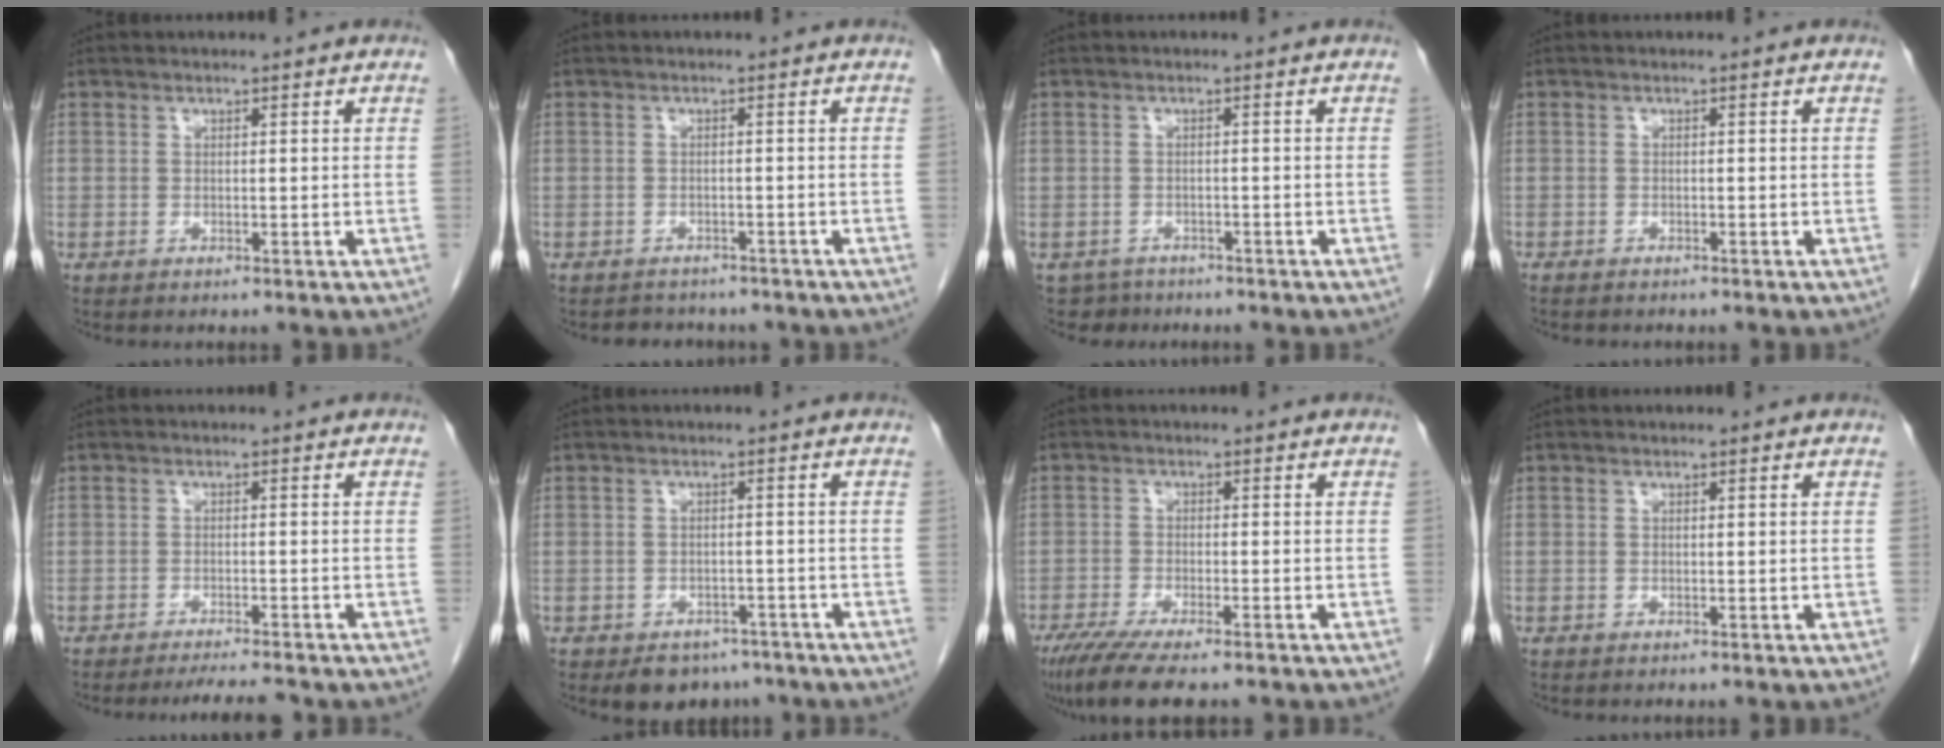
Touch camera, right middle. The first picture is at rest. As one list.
[{"total": 4.7, "force": [-4.1, 2.1, 0.7], "torque": [-0.011, 0.005, -0.048]}, {"total": 2.7, "force": [-2.2, 1.5, -0.6], "torque": [0.005, 0.004, -0.035]}, {"total": 2.0, "force": [-1.8, 0.4, 0.8], "torque": [-0.017, -0.004, -0.021]}, {"total": 4.6, "force": [-4.2, -0.2, 1.9], "torque": [-0.028, -0.015, -0.064]}, {"total": 5.1, "force": [-4.0, 2.9, 1.1], "torque": [-0.007, 0.003, -0.053]}, {"total": 9.6, "force": [-7.5, 1.5, 5.8], "torque": [-0.093, -0.020, -0.120]}, {"total": 0.0}]